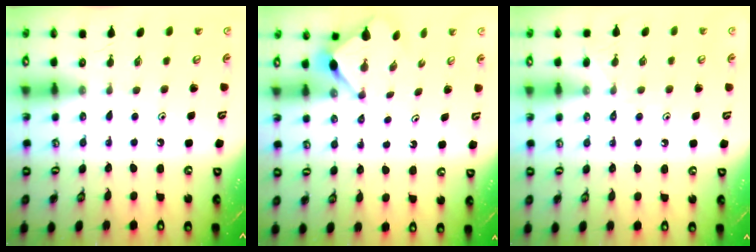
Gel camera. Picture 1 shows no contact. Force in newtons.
{"total": 3.5, "press": 3.5, "slide": 0.3}
{"total": 7.1, "press": 7.1, "slide": 0.8}